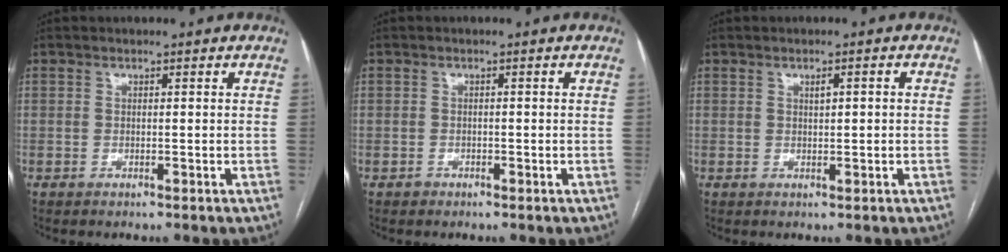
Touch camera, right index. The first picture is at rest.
{"total": 0.9, "force": [-0.5, 0.7, -0.1], "torque": [-0.002, 0.004, -0.011]}
{"total": 1.3, "force": [0.3, 0.3, 1.2], "torque": [-0.022, 0.001, 0.007]}